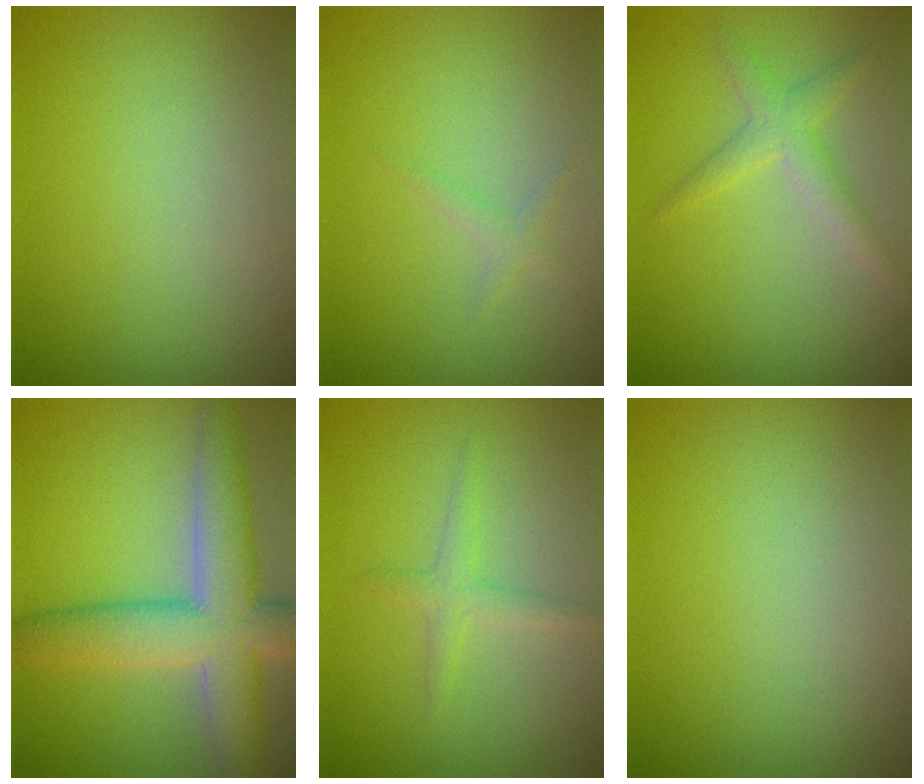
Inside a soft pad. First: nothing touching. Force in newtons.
{"total": 0.9, "press": 0.9, "slide": 0.0}
{"total": 2.2, "press": 2.2, "slide": 0.1}
{"total": 8.6, "press": 8.6, "slide": 0.5}
{"total": 1.6, "press": 1.6, "slide": 0.1}
{"total": 0.0}